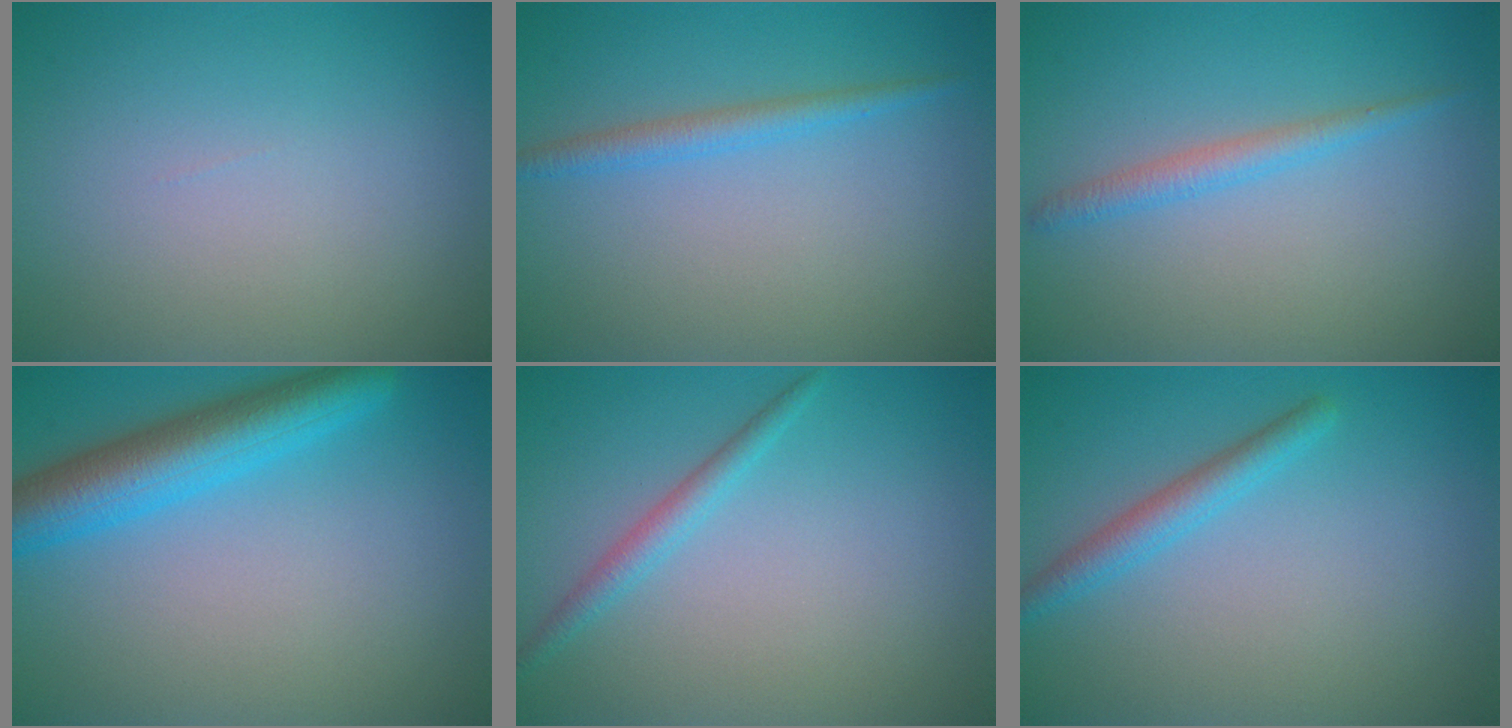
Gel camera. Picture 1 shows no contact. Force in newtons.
{"total": 1.9, "press": 1.9, "slide": 0.1}
{"total": 1.8, "press": 1.8, "slide": 0.1}
{"total": 6.1, "press": 6.1, "slide": 0.3}
{"total": 1.8, "press": 1.7, "slide": 0.1}
{"total": 2.3, "press": 2.3, "slide": 0.1}